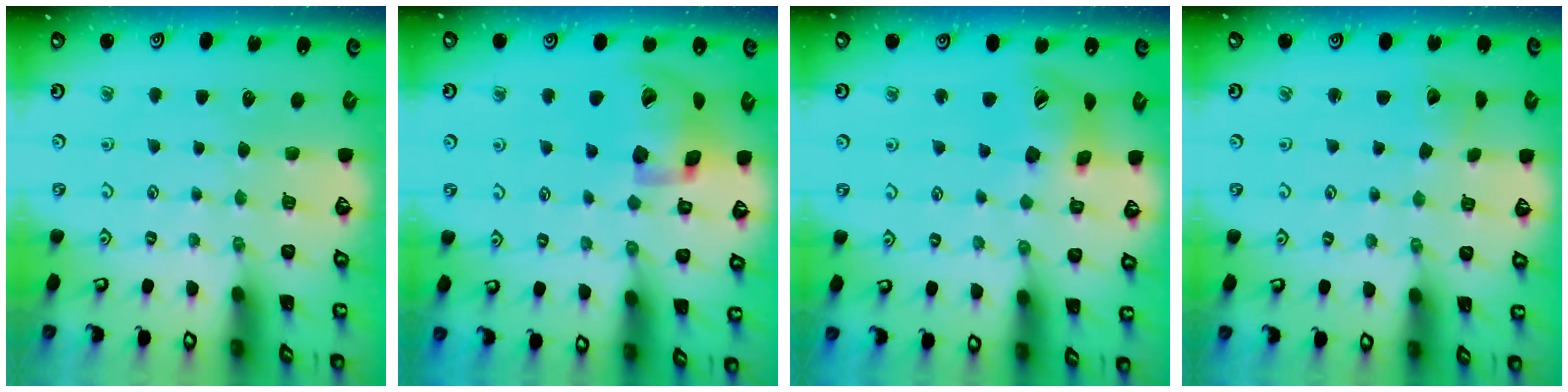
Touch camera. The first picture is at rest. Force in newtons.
{"total": 19.1, "press": 18.9, "slide": 2.9}
{"total": 14.2, "press": 14.0, "slide": 2.0}
{"total": 2.4, "press": 2.4, "slide": 0.3}